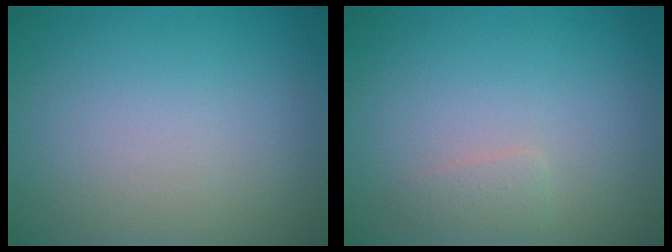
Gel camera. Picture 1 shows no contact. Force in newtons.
{"total": 1.0, "press": 1.0, "slide": 0.1}